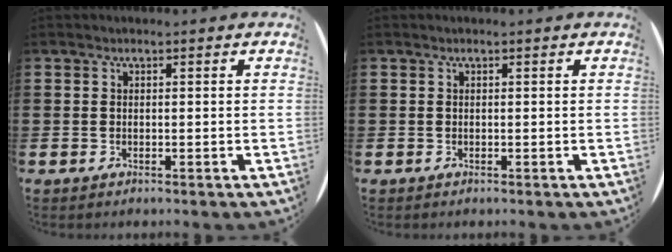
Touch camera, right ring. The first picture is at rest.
{"total": 0.0}